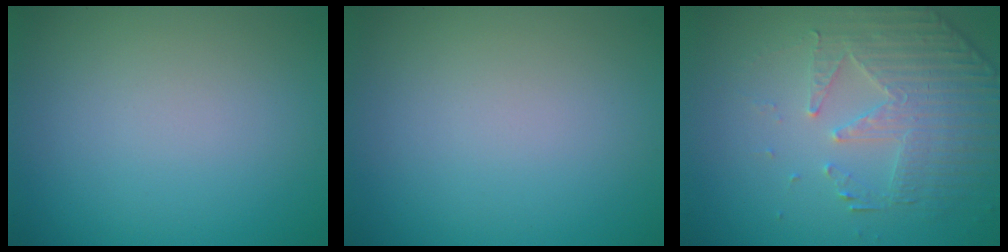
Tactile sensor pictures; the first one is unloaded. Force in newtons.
{"total": 0.0}
{"total": 4.8, "press": 3.7, "slide": 3.1}